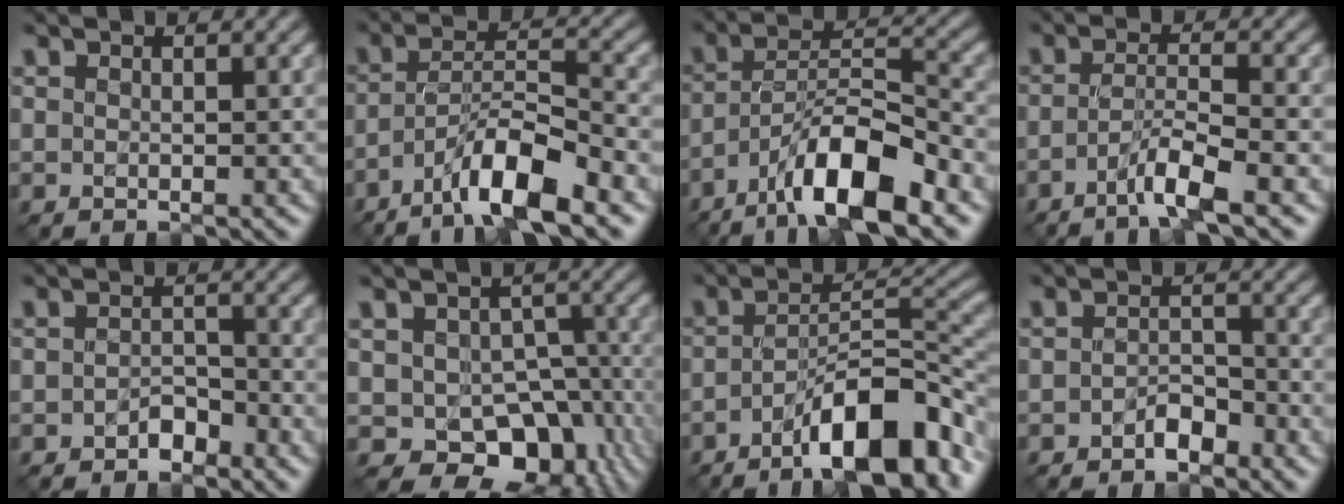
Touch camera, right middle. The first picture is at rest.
{"total": 7.6, "force": [-4.8, 1.5, 5.7], "torque": [-0.097, 0.014, -0.088]}
{"total": 9.7, "force": [-5.8, 2.6, 7.3], "torque": [-0.124, 0.018, -0.105]}
{"total": 3.7, "force": [-2.1, 0.3, 3.0], "torque": [-0.054, 0.008, -0.049]}
{"total": 1.6, "force": [-1.2, 0.9, 0.7], "torque": [-0.011, 0.010, -0.022]}
{"total": 8.6, "force": [-3.0, 6.3, 5.1], "torque": [-0.062, -0.014, -0.046]}
{"total": 9.9, "force": [-5.5, 2.7, 7.8], "torque": [-0.116, 0.016, -0.094]}
{"total": 1.9, "force": [-1.3, 0.9, 1.0], "torque": [-0.017, 0.010, -0.026]}